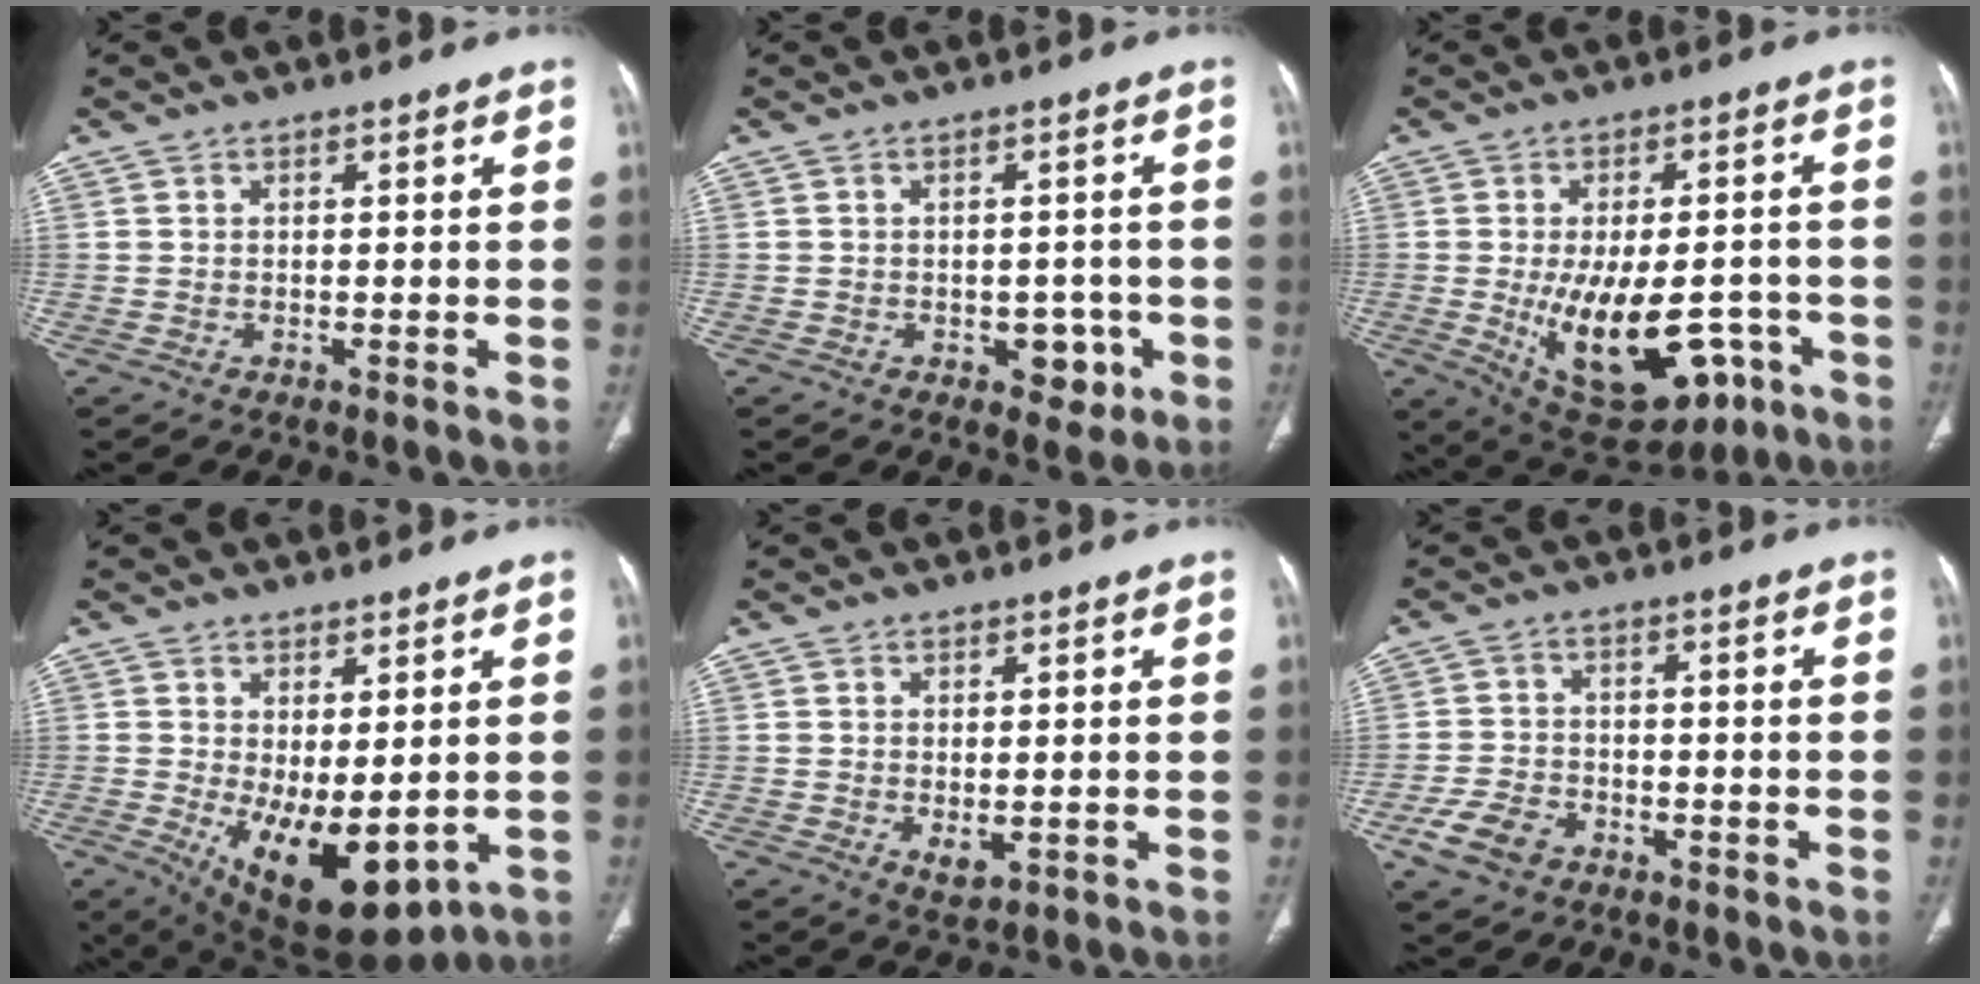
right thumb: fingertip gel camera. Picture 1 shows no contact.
{"total": 4.3, "force": [-1.6, 3.1, 2.6], "torque": [-0.007, 0.010, -0.015]}
{"total": 19.4, "force": [-6.2, 10.2, 15.3], "torque": [-0.227, 0.009, -0.064]}
{"total": 13.6, "force": [-2.3, 6.3, 11.9], "torque": [-0.175, -0.022, -0.006]}
{"total": 2.7, "force": [-0.4, 1.4, 2.2], "torque": [-0.033, -0.007, 0.003]}
{"total": 6.5, "force": [-3.5, 4.5, 3.2], "torque": [-0.061, 0.018, -0.060]}